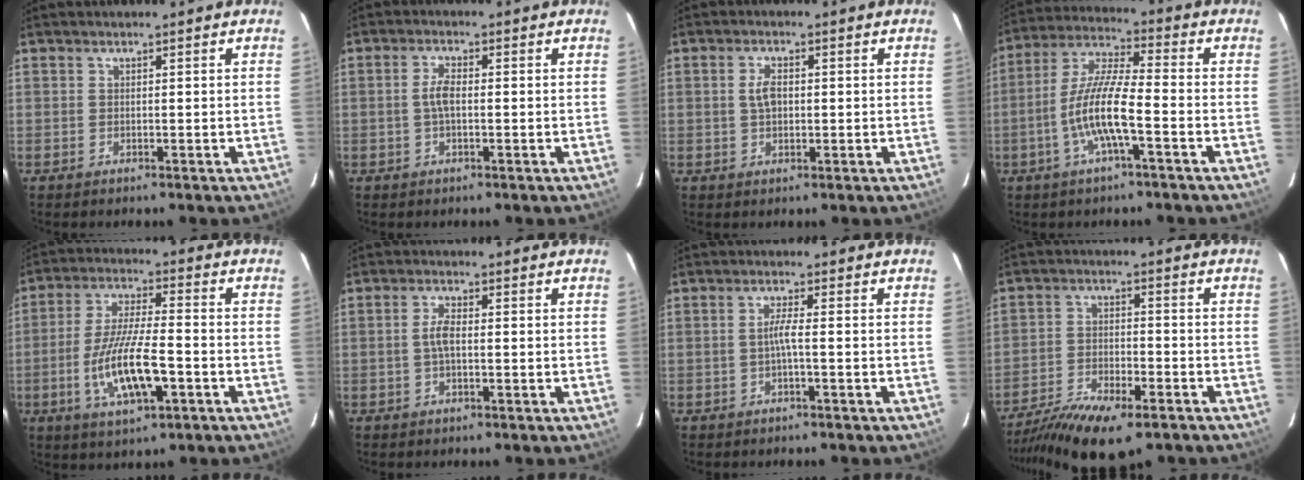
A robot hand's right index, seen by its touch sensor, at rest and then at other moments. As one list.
[{"total": 3.1, "force": [-0.3, 1.2, 2.9], "torque": [-0.060, 0.005, -0.004]}, {"total": 3.3, "force": [0.2, 1.9, 2.6], "torque": [-0.052, 0.006, 0.008]}, {"total": 10.6, "force": [-3.7, 1.3, 9.8], "torque": [-0.208, 0.003, -0.075]}, {"total": 12.6, "force": [-4.2, 3.2, 11.4], "torque": [-0.228, -0.011, -0.075]}, {"total": 2.9, "force": [-0.3, 1.0, 2.7], "torque": [-0.056, 0.005, -0.005]}, {"total": 2.0, "force": [-0.8, -0.4, 1.8], "torque": [-0.037, 0.001, -0.015]}, {"total": 14.5, "force": [-10.9, 4.4, 8.5], "torque": [-0.182, -0.036, -0.188]}]